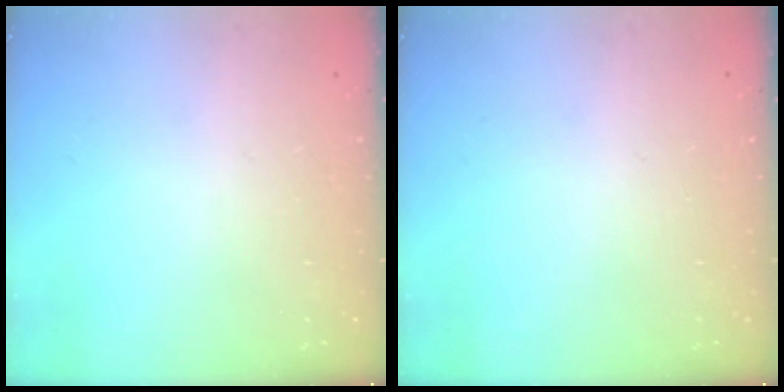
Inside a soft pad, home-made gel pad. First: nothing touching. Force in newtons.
{"total": 0.0}